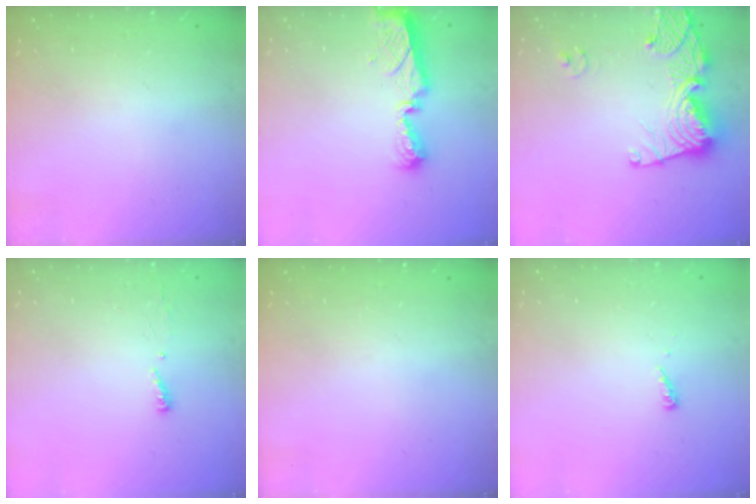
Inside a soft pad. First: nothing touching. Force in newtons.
{"total": 8.2, "press": 8.2, "slide": 0.4}
{"total": 14.9, "press": 14.8, "slide": 1.7}
{"total": 4.1, "press": 4.0, "slide": 1.0}
{"total": 0.0}
{"total": 3.9, "press": 3.9, "slide": 0.5}